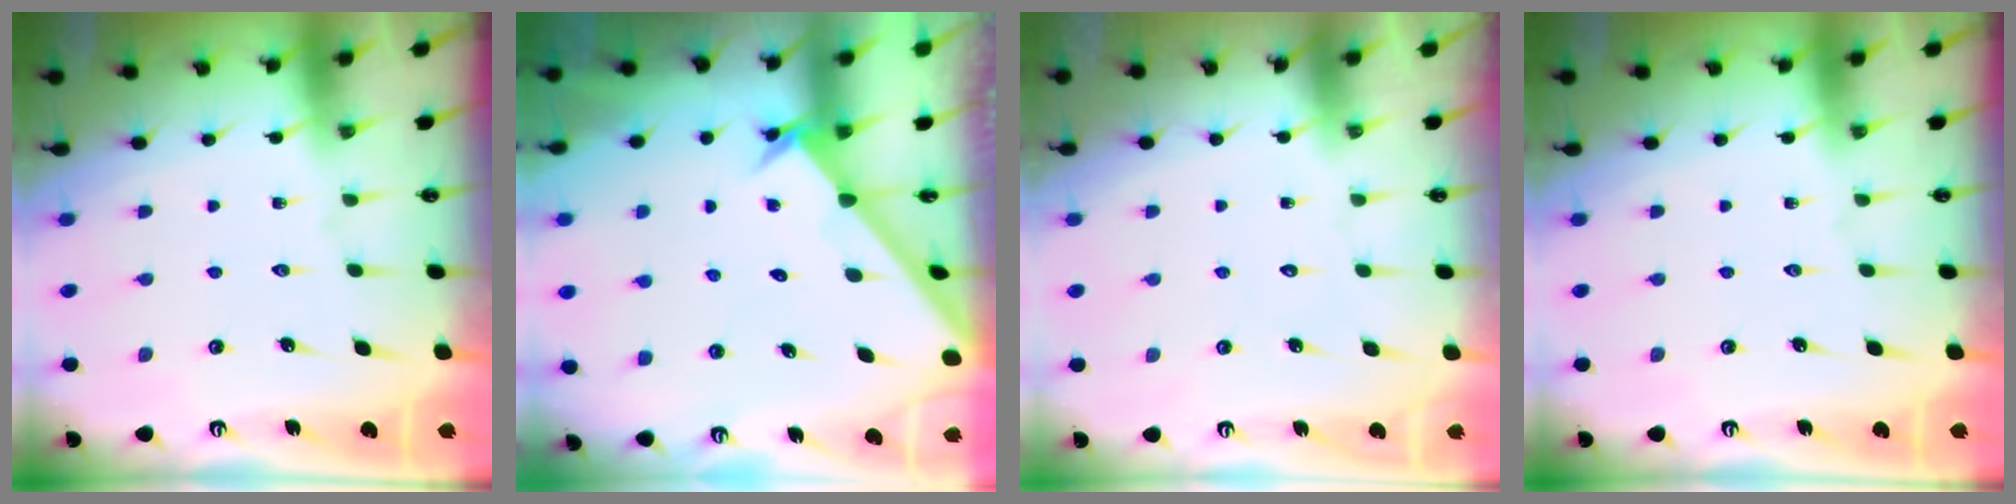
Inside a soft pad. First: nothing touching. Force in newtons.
{"total": 2.0, "press": 2.0, "slide": 0.2}
{"total": 1.7, "press": 1.7, "slide": 0.1}
{"total": 0.0}